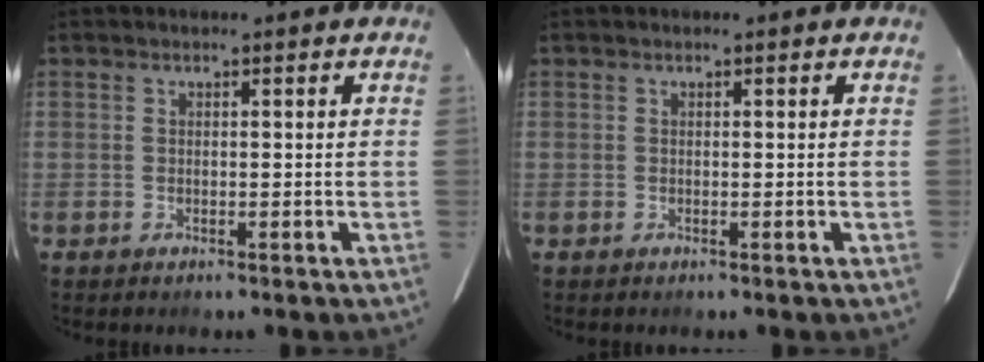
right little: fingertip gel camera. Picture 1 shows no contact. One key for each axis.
{"total": 0.0}